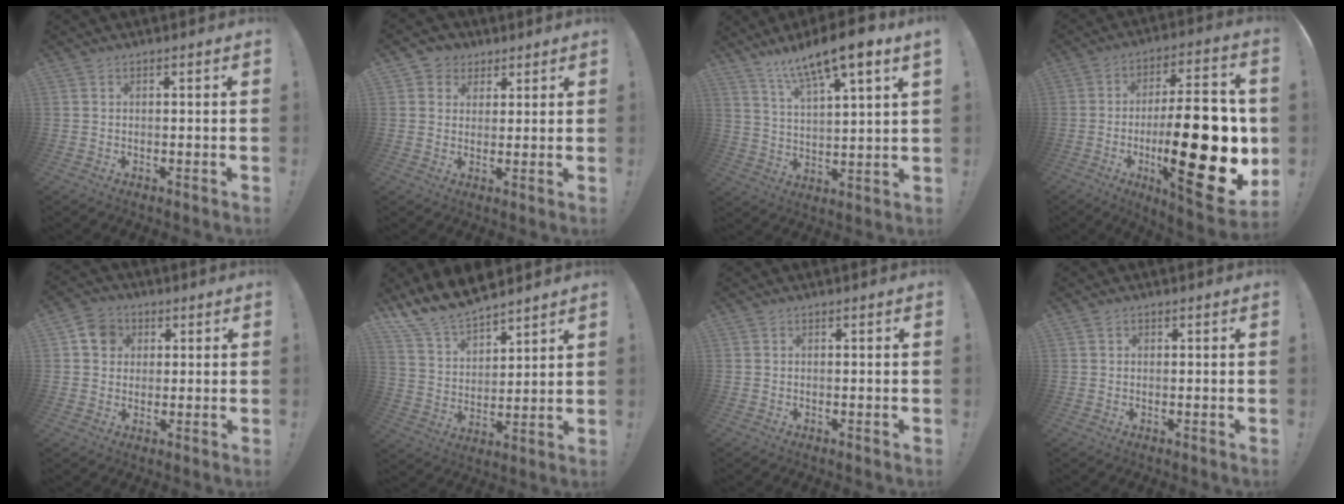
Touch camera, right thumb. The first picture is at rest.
{"total": 5.0, "force": [1.9, 4.6, 0.8], "torque": [-0.012, -0.010, 0.037]}
{"total": 11.3, "force": [9.2, 1.2, 6.6], "torque": [-0.116, -0.062, 0.152]}
{"total": 30.7, "force": [-4.9, 9.7, 28.7], "torque": [-0.462, 0.014, -0.070]}
{"total": 7.3, "force": [2.1, 6.5, 2.7], "torque": [-0.036, 0.001, 0.042]}
{"total": 12.7, "force": [11.5, 4.2, 3.2], "torque": [-0.084, -0.090, 0.217]}
{"total": 0.0}
{"total": 0.8, "force": [0.3, 0.8, 0.1], "torque": [0.005, 0.000, 0.004]}